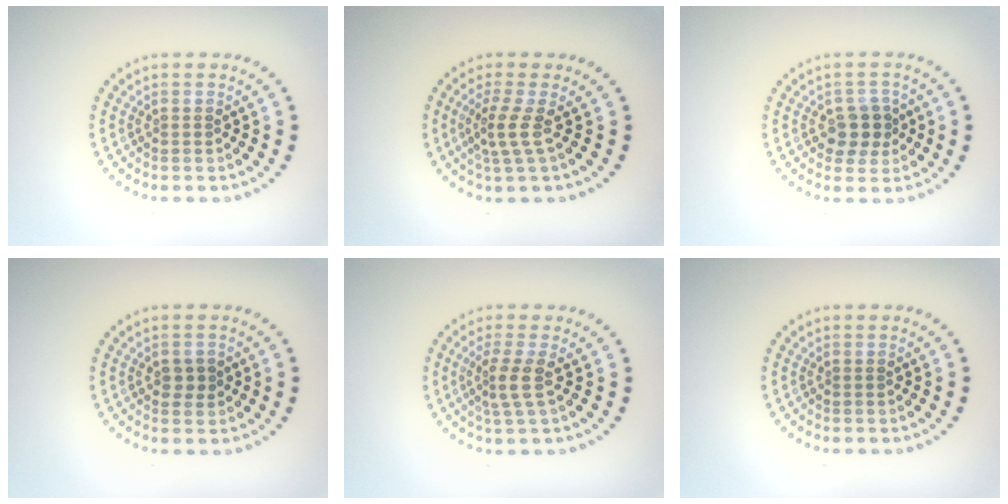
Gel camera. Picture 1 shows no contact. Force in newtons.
{"total": 2.3, "press": 1.6, "slide": 1.7}
{"total": 2.8, "press": 2.6, "slide": 1.0}
{"total": 1.6, "press": 1.5, "slide": 0.2}
{"total": 2.3, "press": 1.7, "slide": 1.6}
{"total": 0.0}